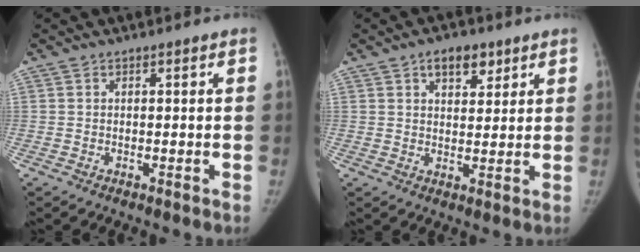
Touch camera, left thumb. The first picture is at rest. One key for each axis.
{"total": 5.8, "fx": 3.3, "fy": 3.3, "fz": 3.4, "tx": -0.021, "ty": -0.014, "tz": 0.048}